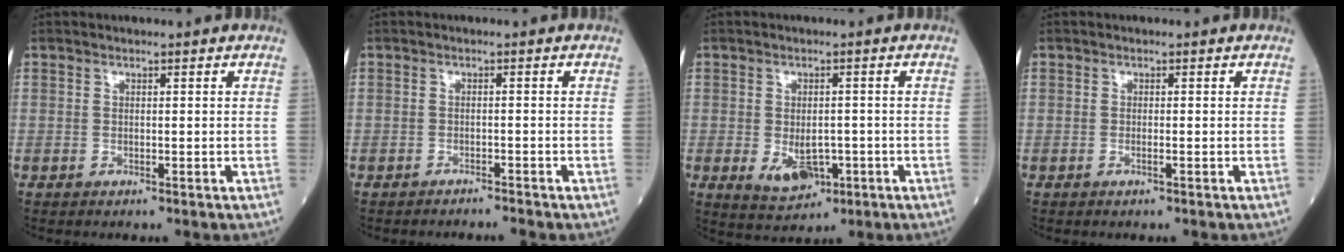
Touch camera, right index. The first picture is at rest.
{"total": 1.6, "force": [-1.6, -0.3, 0.0], "torque": [0.001, -0.003, -0.021]}
{"total": 5.6, "force": [-1.7, 3.3, 4.2], "torque": [-0.071, -0.006, -0.015]}
{"total": 0.7, "force": [-0.2, -0.1, 0.6], "torque": [-0.014, -0.001, -0.004]}